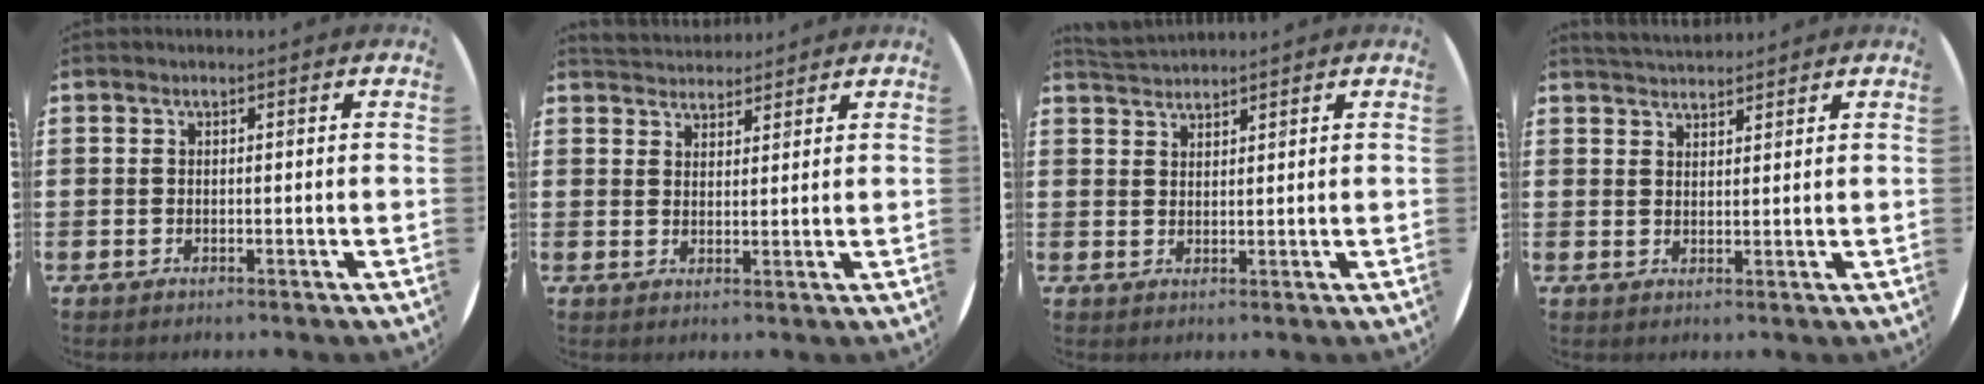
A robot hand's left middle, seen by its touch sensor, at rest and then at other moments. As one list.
[{"total": 3.3, "force": [3.2, 0.6, -0.2], "torque": [-0.002, -0.007, 0.061]}, {"total": 2.4, "force": [2.4, 0.3, 0.0], "torque": [-0.004, 0.000, 0.046]}, {"total": 3.2, "force": [3.2, 0.4, 0.2], "torque": [-0.010, -0.007, 0.060]}]